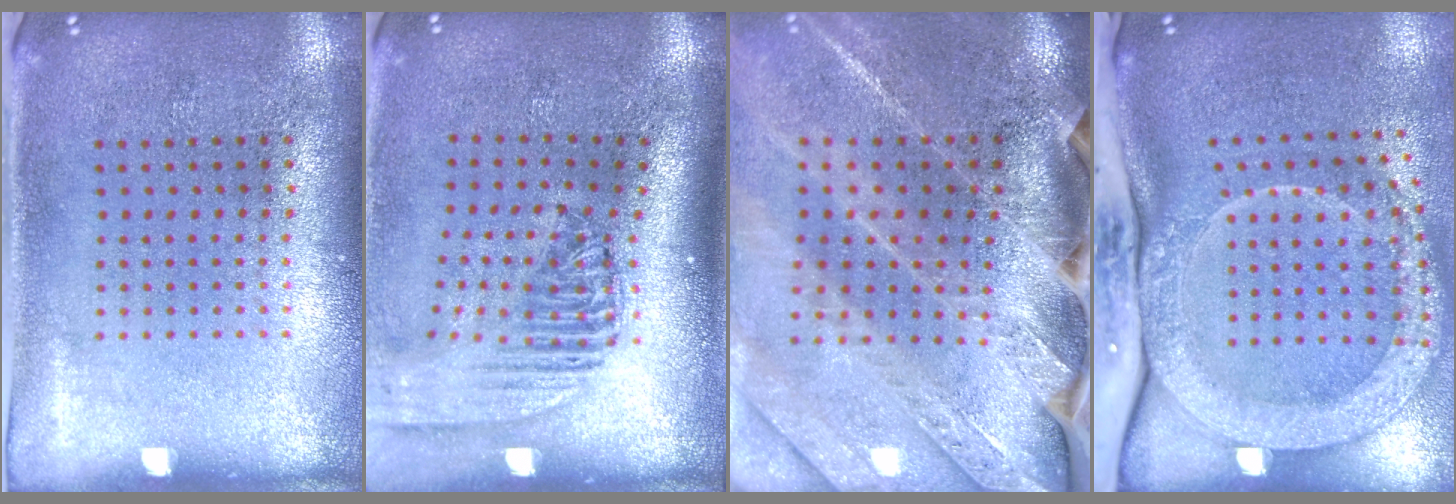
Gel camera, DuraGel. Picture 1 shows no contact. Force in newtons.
{"total": 2.4, "press": 1.8, "slide": 1.5}
{"total": 3.9, "press": 3.3, "slide": 2.2}
{"total": 3.3, "press": 2.4, "slide": 2.3}